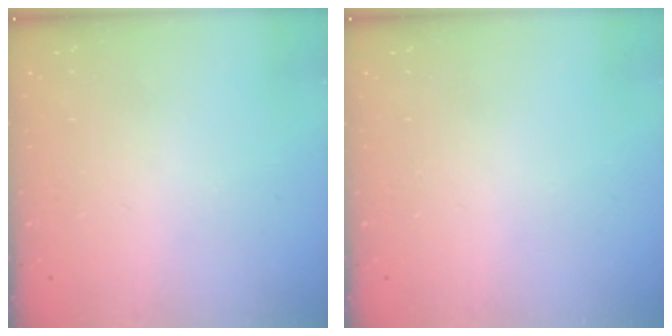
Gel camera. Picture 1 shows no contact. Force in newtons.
{"total": 0.0}